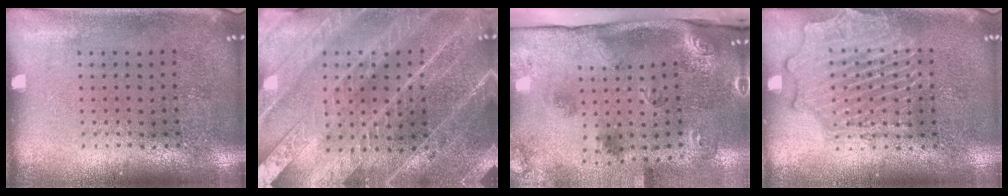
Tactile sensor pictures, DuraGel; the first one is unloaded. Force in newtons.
{"total": 4.1, "press": 3.7, "slide": 1.6}
{"total": 3.4, "press": 2.1, "slide": 2.6}
{"total": 3.5, "press": 3.4, "slide": 0.5}